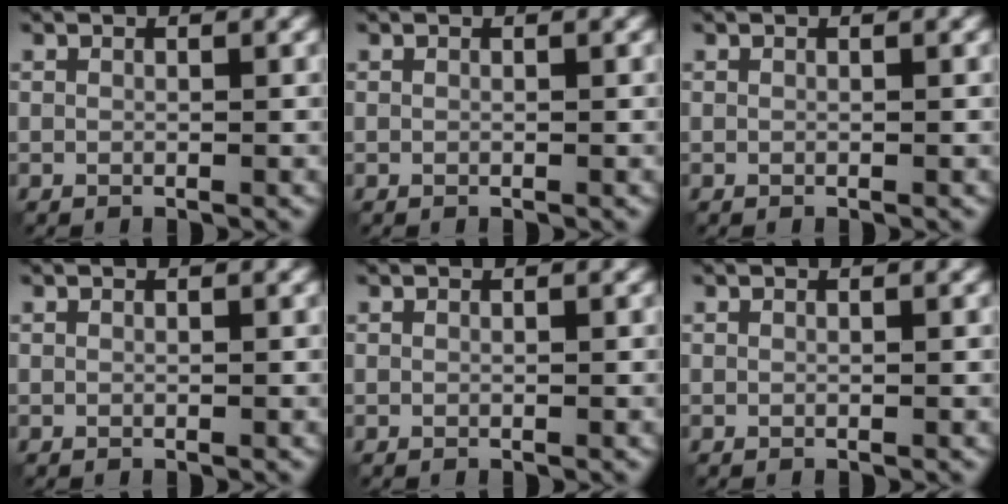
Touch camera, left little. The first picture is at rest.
{"total": 0.0}
{"total": 0.0}
{"total": 0.0}
{"total": 0.0}
{"total": 0.0}